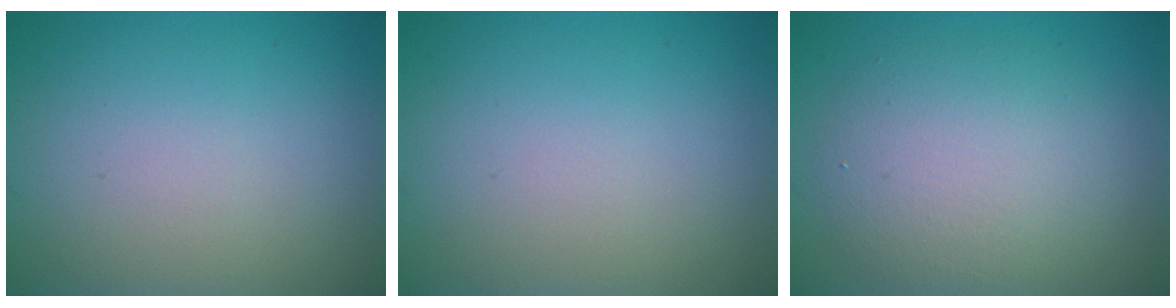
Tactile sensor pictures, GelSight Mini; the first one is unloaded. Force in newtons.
{"total": 0.0}
{"total": 5.3, "press": 5.3, "slide": 0.6}